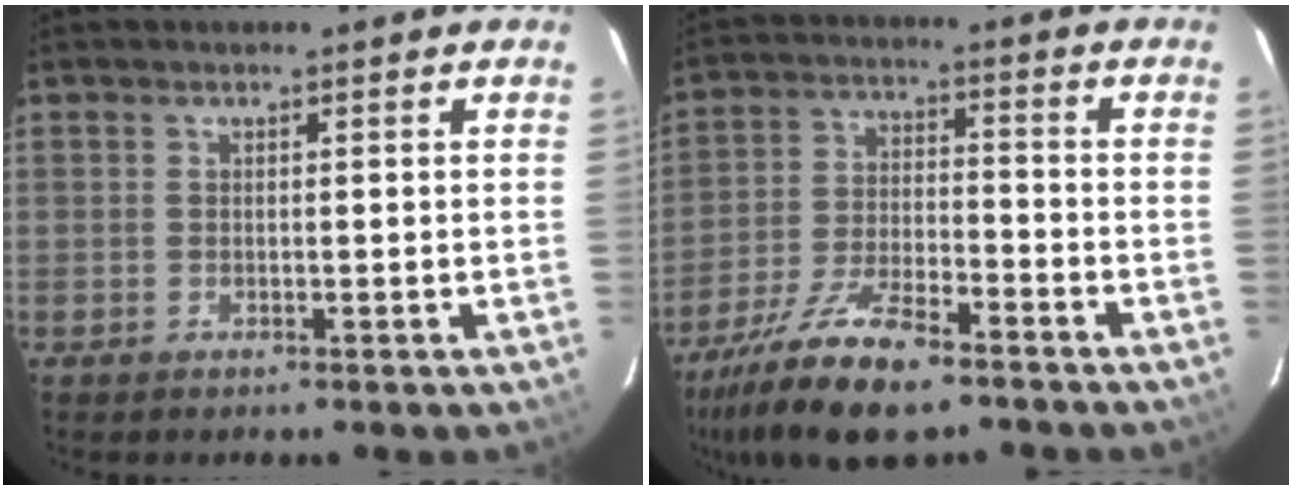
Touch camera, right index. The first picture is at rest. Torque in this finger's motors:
{"motor_torque": [1.24, -0.90, 0.65, 0.09]}